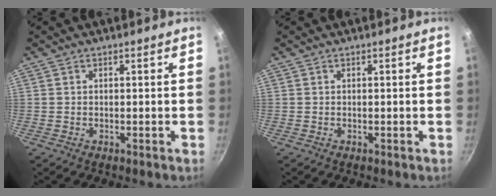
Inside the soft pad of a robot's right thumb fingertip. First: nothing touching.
{"total": 0.0}